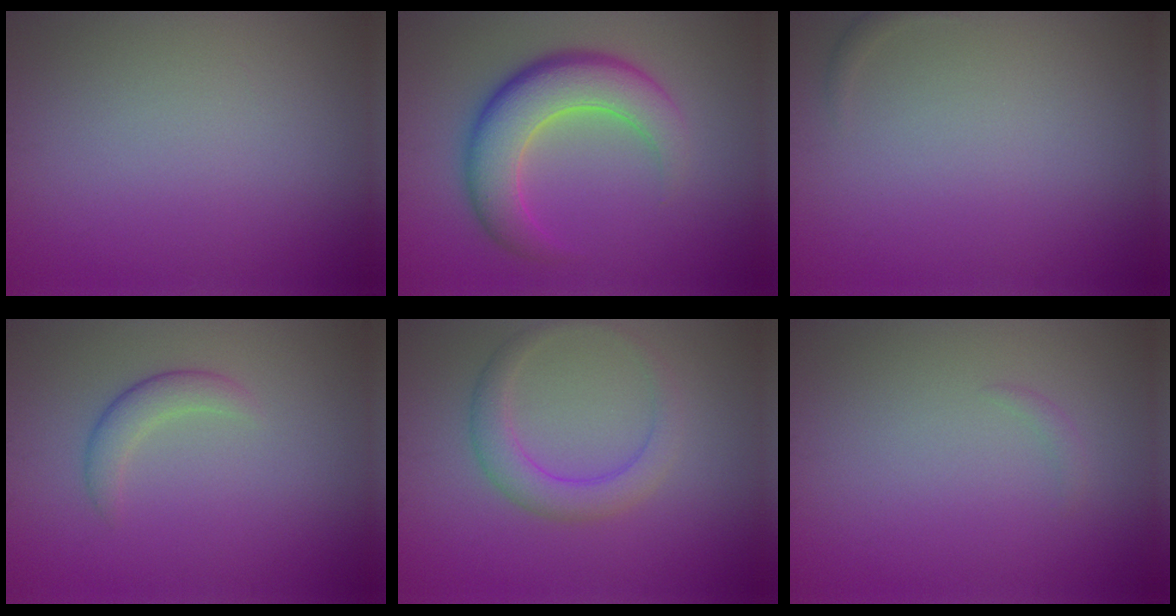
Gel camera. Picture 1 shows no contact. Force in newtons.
{"total": 7.3, "press": 7.3, "slide": 0.4}
{"total": 0.5, "press": 0.5, "slide": 0.1}
{"total": 2.1, "press": 2.1, "slide": 0.0}
{"total": 3.1, "press": 3.1, "slide": 0.1}
{"total": 0.6, "press": 0.6, "slide": 0.1}